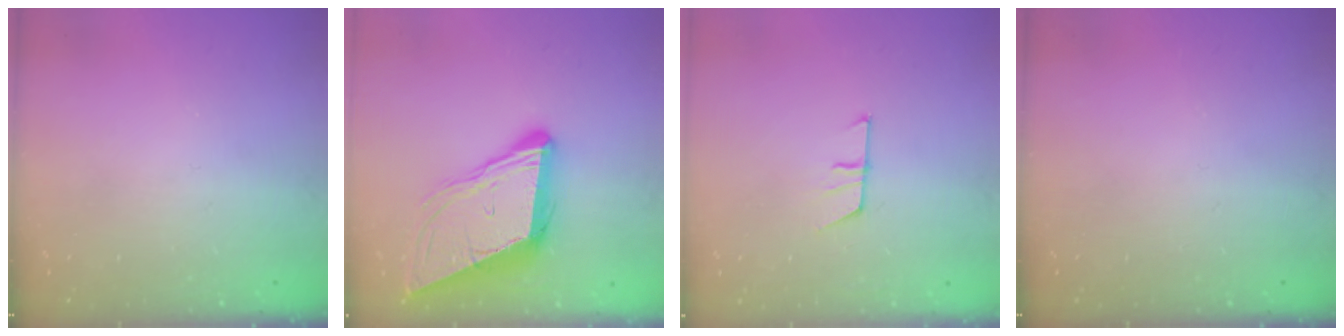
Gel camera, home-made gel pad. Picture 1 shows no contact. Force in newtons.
{"total": 12.0, "press": 11.5, "slide": 3.7}
{"total": 7.8, "press": 7.8, "slide": 0.4}
{"total": 0.0}